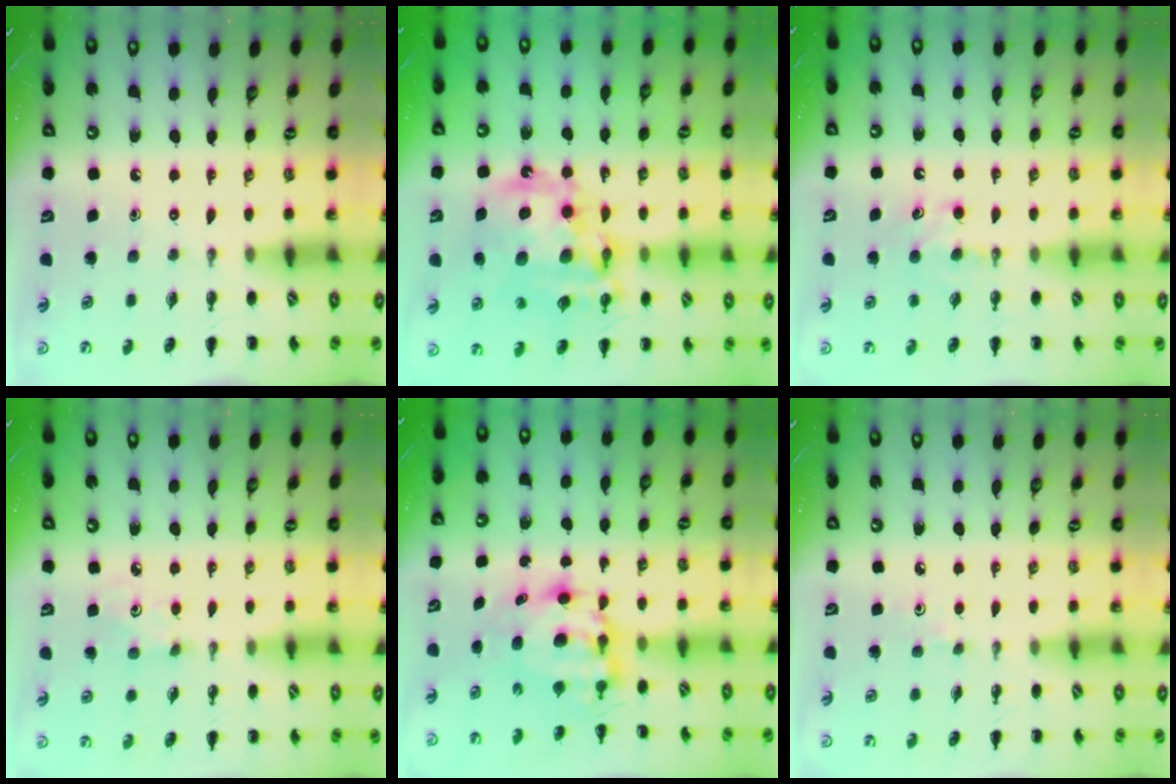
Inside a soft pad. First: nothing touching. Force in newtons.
{"total": 19.7, "press": 19.1, "slide": 4.8}
{"total": 5.1, "press": 4.9, "slide": 1.6}
{"total": 3.5, "press": 3.4, "slide": 1.0}
{"total": 6.5, "press": 6.4, "slide": 1.3}
{"total": 2.9, "press": 2.7, "slide": 0.9}